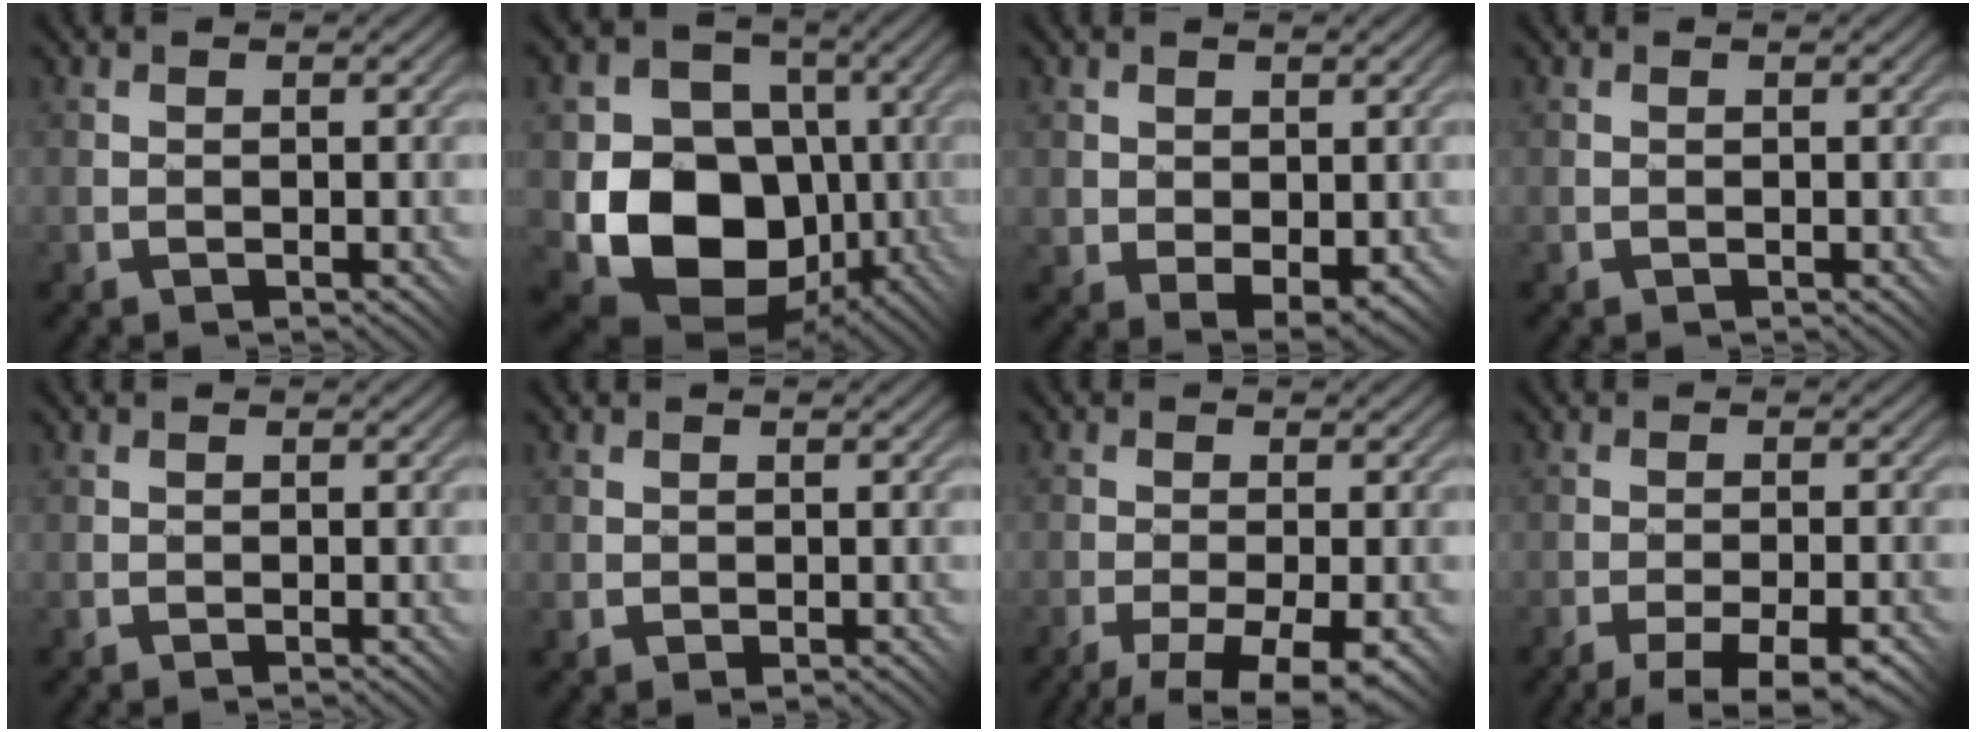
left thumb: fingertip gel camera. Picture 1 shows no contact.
{"total": 13.0, "force": [-2.5, 10.4, 7.3], "torque": [-0.133, -0.019, -0.055]}
{"total": 2.8, "force": [0.7, 2.0, 1.8], "torque": [-0.047, -0.014, 0.020]}
{"total": 0.0}
{"total": 0.0}
{"total": 0.7, "force": [-0.1, 0.6, 0.5], "torque": [-0.011, -0.005, -0.001]}
{"total": 8.9, "force": [-6.2, 2.5, 5.8], "torque": [-0.094, -0.021, -0.079]}
{"total": 7.1, "force": [-5.1, 1.8, 4.5], "torque": [-0.068, 0.003, -0.073]}